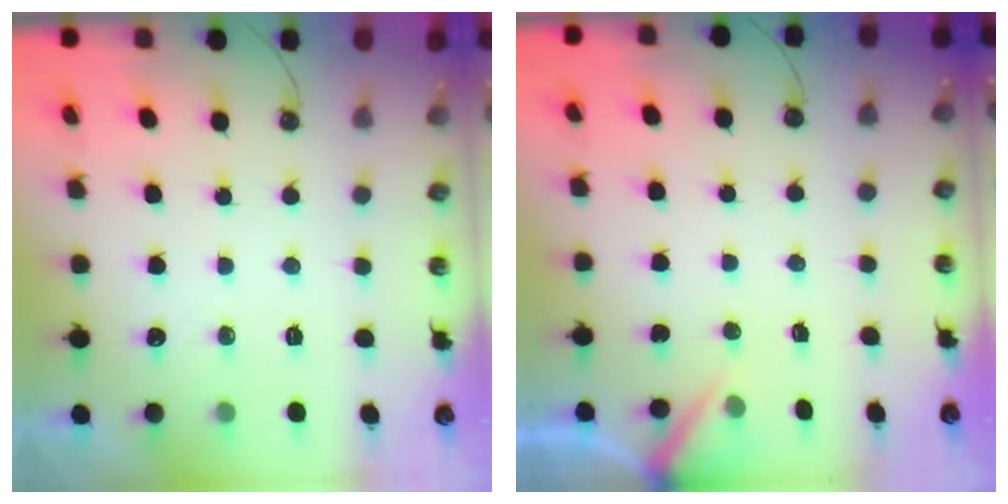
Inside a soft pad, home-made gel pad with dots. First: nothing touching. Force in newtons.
{"total": 3.7, "press": 3.7, "slide": 0.2}